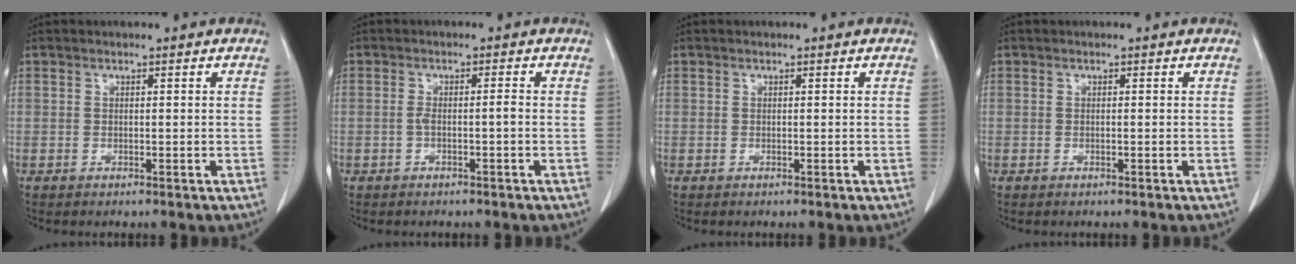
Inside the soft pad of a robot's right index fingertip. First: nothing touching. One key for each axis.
{"total": 1.8, "fx": -0.6, "fy": 0.0, "fz": 1.7, "tx": -0.029, "ty": 0.002, "tz": -0.011}
{"total": 0.0}
{"total": 0.0}